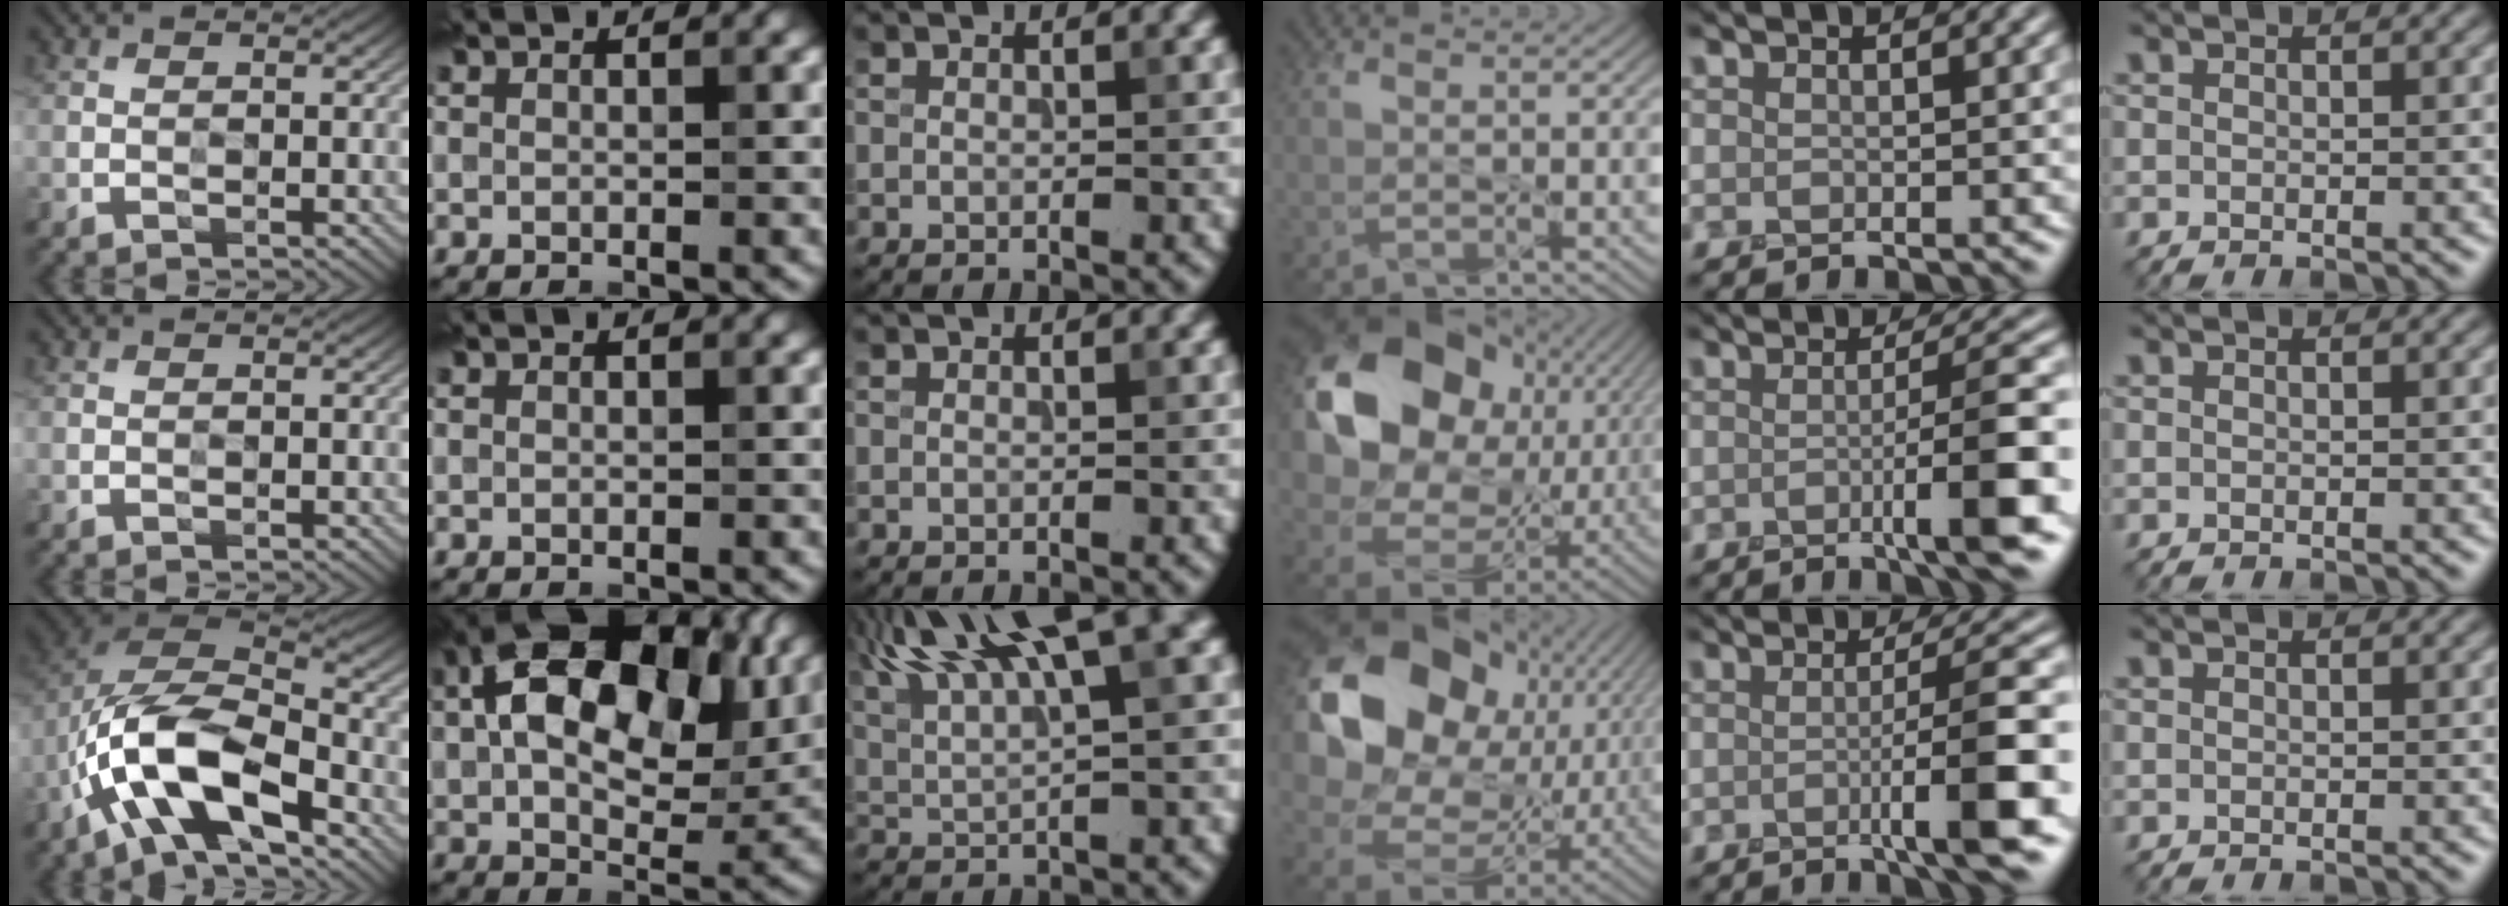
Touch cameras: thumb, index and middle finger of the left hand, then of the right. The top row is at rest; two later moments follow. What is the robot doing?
{"motion": "peel", "object": "velcro strap"}